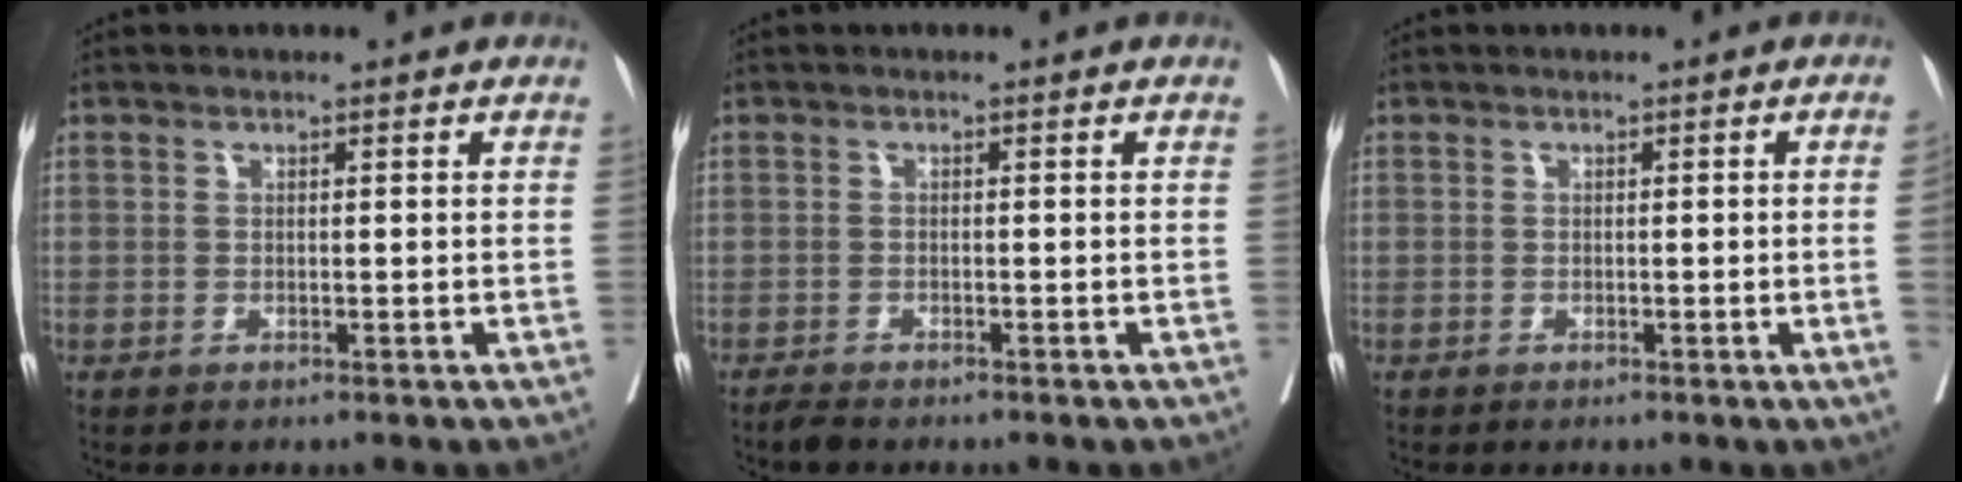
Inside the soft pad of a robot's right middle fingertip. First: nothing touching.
{"total": 1.7, "force": [-1.6, 0.1, 0.5], "torque": [-0.017, -0.006, -0.026]}
{"total": 2.0, "force": [-0.3, -0.8, 1.8], "torque": [-0.021, -0.005, -0.002]}